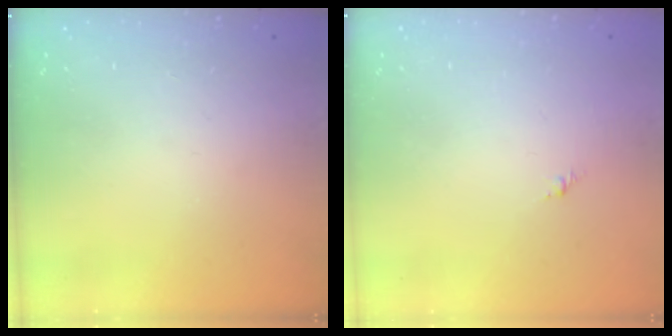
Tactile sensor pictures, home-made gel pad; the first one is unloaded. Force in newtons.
{"total": 1.3, "press": 1.2, "slide": 0.5}